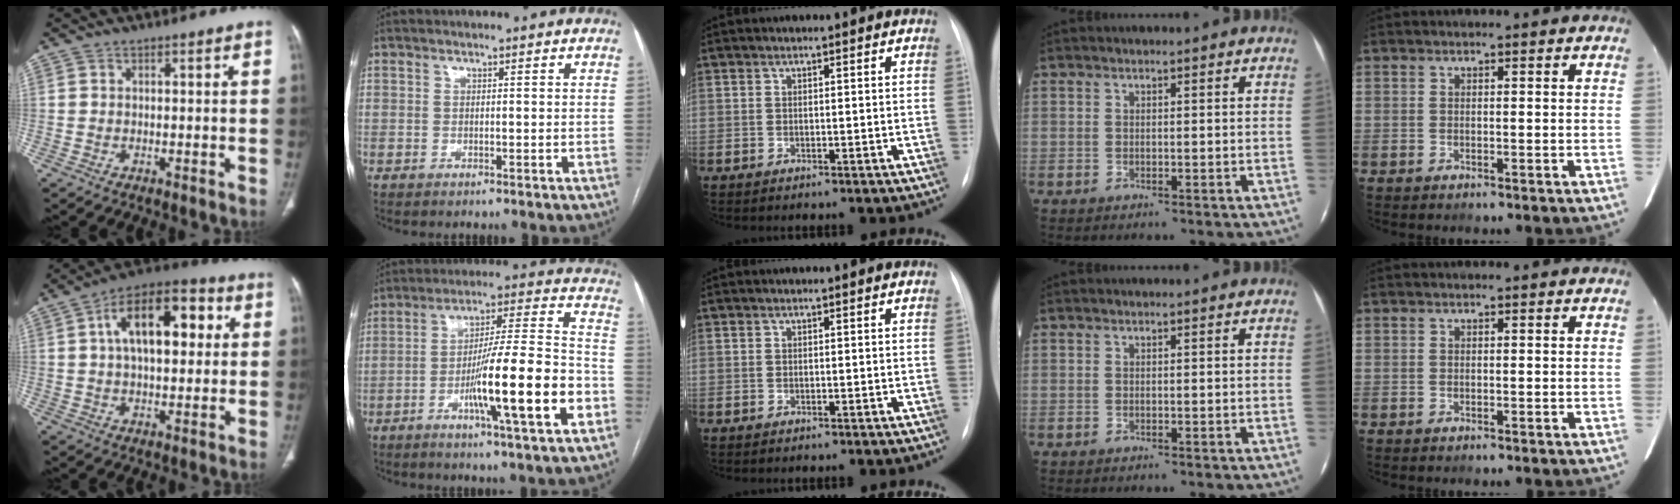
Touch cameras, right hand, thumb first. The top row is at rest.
{"thumb": {"total": 17.0, "force": [4.2, 8.8, 14.0], "torque": [-0.197, 0.022, 0.060]}, "index": {"total": 17.2, "force": [-6.2, 0.3, 16.0], "torque": [-0.266, -0.005, -0.097]}}